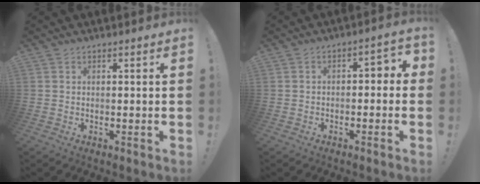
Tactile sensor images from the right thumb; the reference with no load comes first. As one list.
[{"total": 3.6, "force": [-2.0, 1.8, 2.4], "torque": [-0.025, 0.008, -0.041]}]